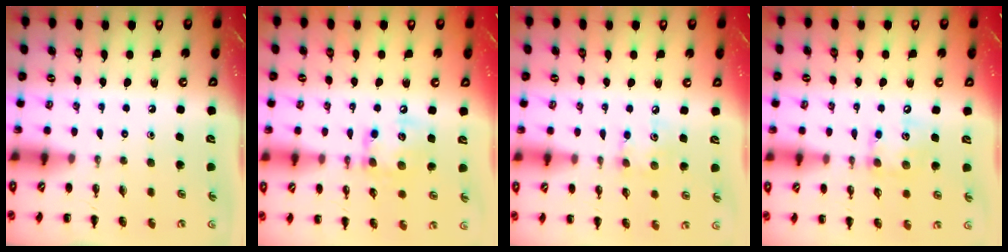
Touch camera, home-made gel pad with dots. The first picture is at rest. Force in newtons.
{"total": 11.4, "press": 11.4, "slide": 0.7}
{"total": 5.7, "press": 5.6, "slide": 1.0}
{"total": 9.6, "press": 9.5, "slide": 1.2}